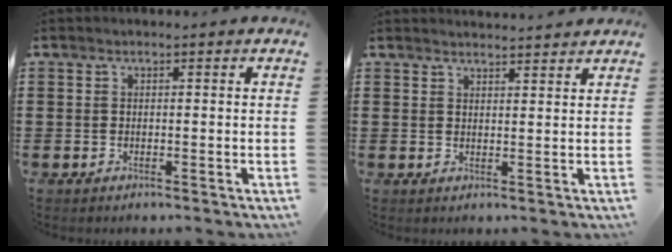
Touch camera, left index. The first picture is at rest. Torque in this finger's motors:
{"motor_torque": [-0.45, 0.38, -0.12, -0.01]}